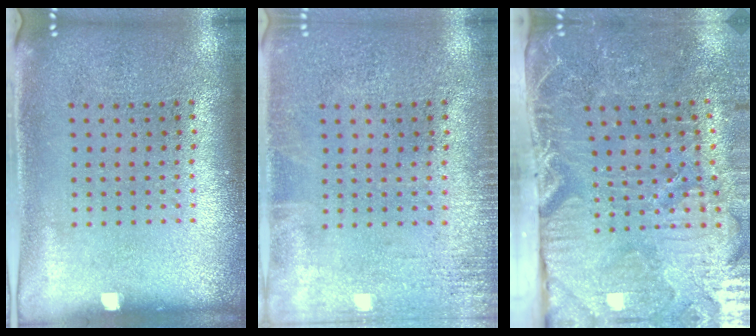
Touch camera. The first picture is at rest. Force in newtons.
{"total": 1.5, "press": 1.5, "slide": 0.2}
{"total": 4.4, "press": 3.9, "slide": 1.9}